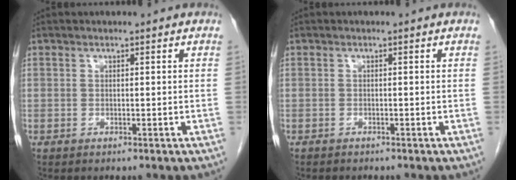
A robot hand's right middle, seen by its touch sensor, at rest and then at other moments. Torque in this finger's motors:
{"motor_torque": [0.06, 0.22, -0.04, -0.01]}